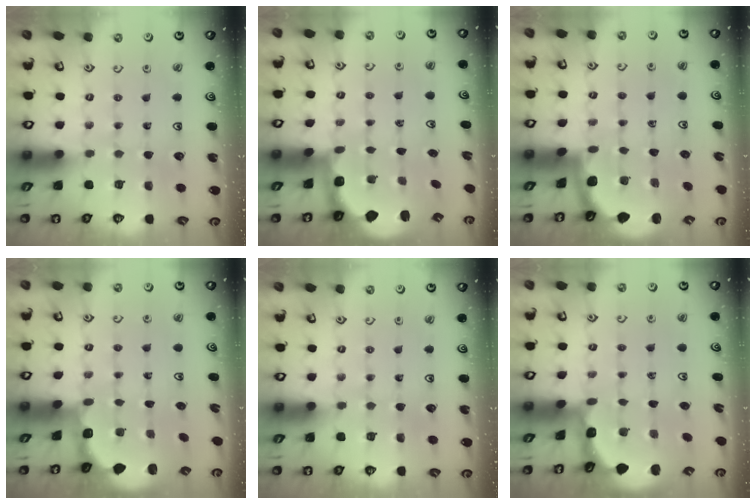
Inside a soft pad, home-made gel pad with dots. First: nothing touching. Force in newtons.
{"total": 2.5, "press": 1.3, "slide": 2.1}
{"total": 1.7, "press": 1.7, "slide": 0.1}
{"total": 1.8, "press": 1.6, "slide": 0.7}
{"total": 0.0}
{"total": 1.3, "press": 1.3, "slide": 0.1}